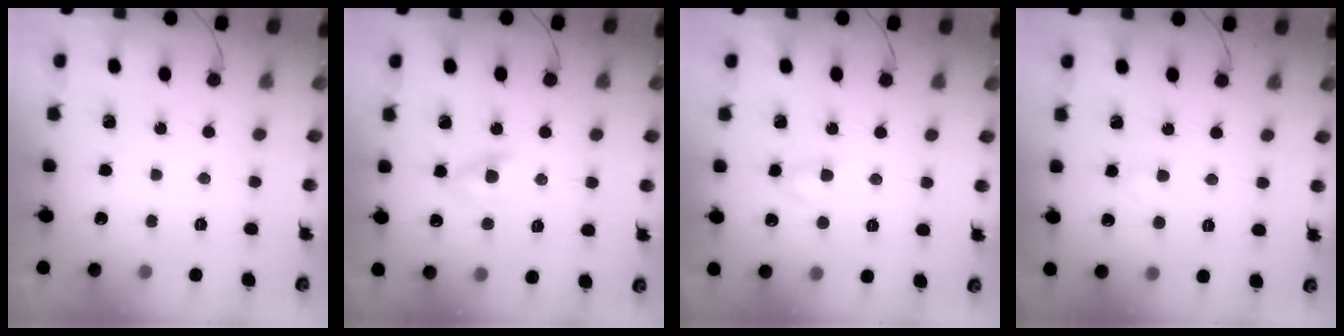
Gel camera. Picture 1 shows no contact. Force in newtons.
{"total": 2.9, "press": 2.8, "slide": 0.8}
{"total": 2.6, "press": 2.3, "slide": 1.2}
{"total": 1.3, "press": 1.1, "slide": 0.7}